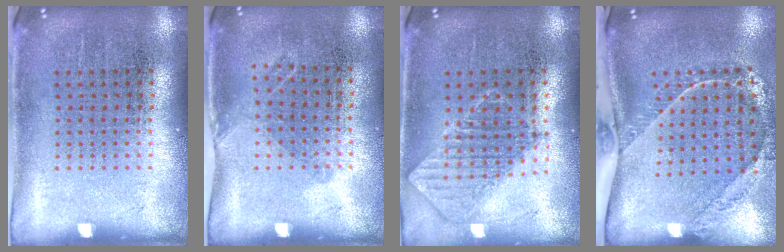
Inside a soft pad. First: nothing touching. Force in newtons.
{"total": 1.0, "press": 0.7, "slide": 0.7}
{"total": 0.9, "press": 0.9, "slide": 0.1}
{"total": 2.3, "press": 1.7, "slide": 1.5}